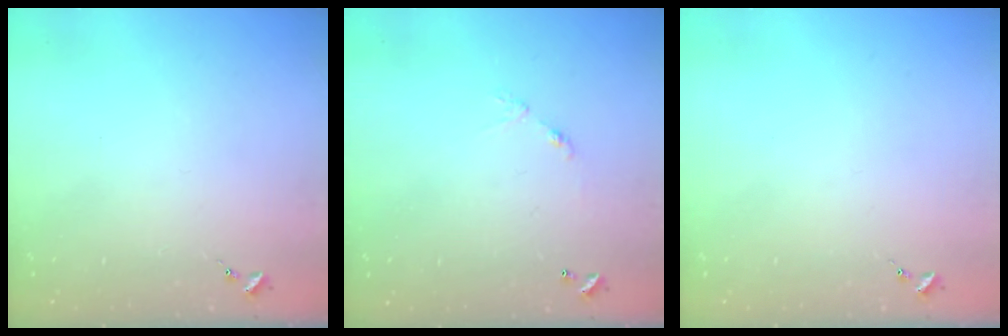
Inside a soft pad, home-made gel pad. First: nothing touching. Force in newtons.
{"total": 5.5, "press": 5.5, "slide": 0.4}
{"total": 0.0}